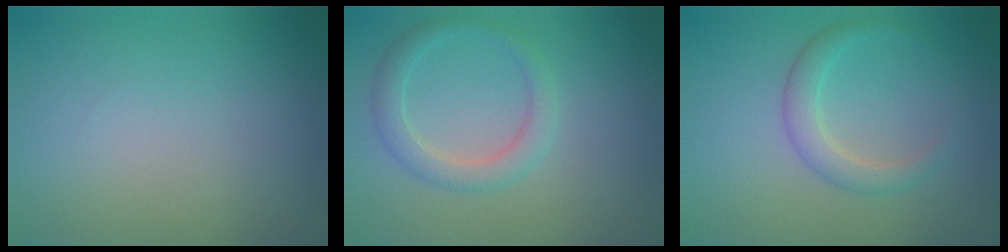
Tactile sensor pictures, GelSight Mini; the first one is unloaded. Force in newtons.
{"total": 2.7, "press": 2.7, "slide": 0.2}
{"total": 2.4, "press": 2.4, "slide": 0.1}